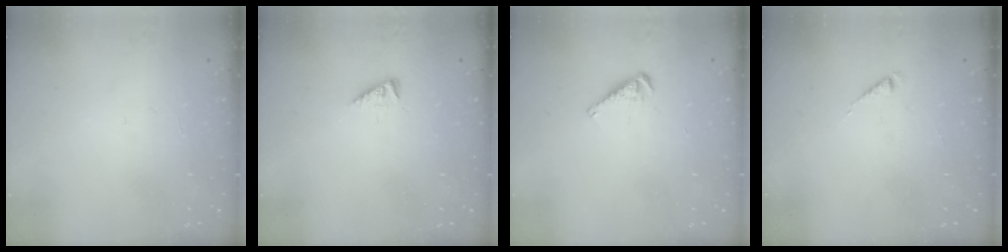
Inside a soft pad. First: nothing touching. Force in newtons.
{"total": 1.8, "press": 1.8, "slide": 0.4}
{"total": 5.0, "press": 4.9, "slide": 0.7}
{"total": 2.5, "press": 2.4, "slide": 0.4}